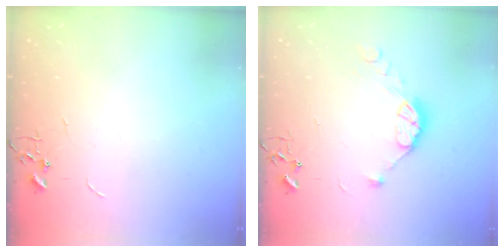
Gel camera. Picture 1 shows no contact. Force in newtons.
{"total": 9.7, "press": 9.7, "slide": 0.7}